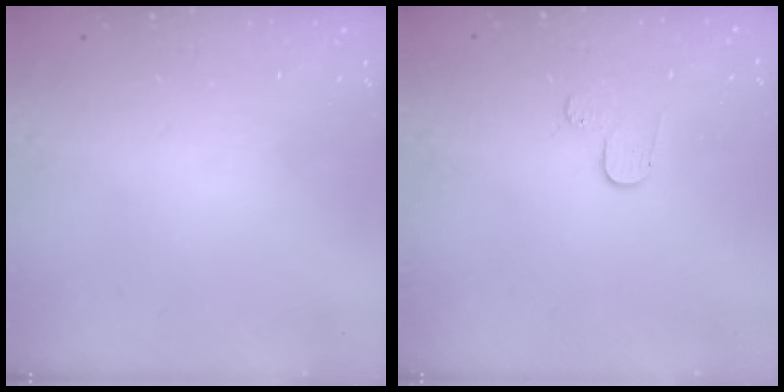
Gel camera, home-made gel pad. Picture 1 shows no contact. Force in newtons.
{"total": 4.0, "press": 3.9, "slide": 0.4}